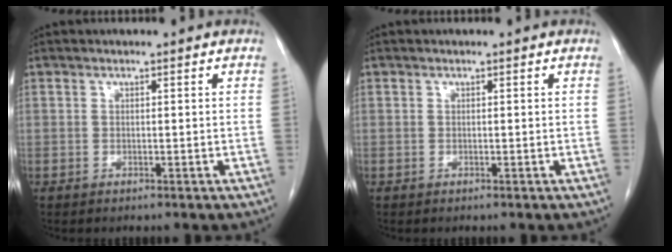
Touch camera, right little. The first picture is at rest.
{"total": 0.0}